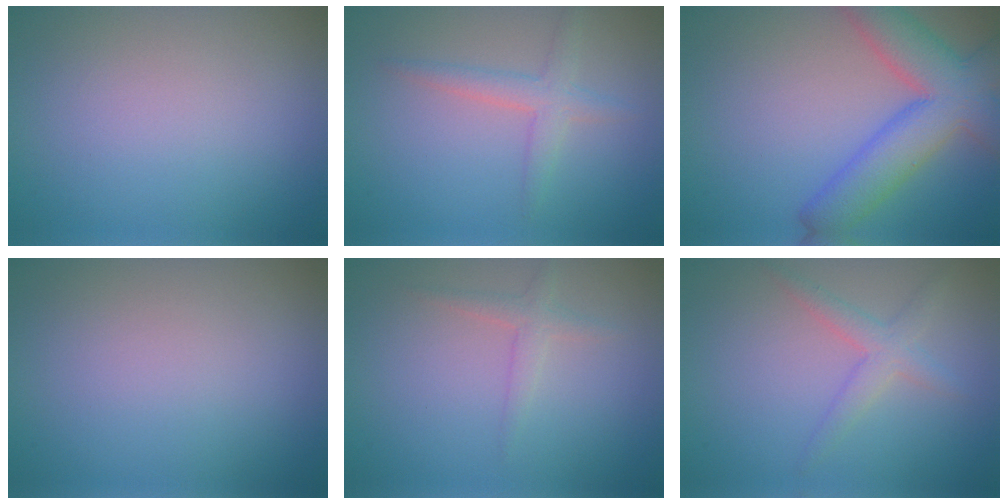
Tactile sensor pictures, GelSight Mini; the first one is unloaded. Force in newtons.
{"total": 2.4, "press": 2.4, "slide": 0.1}
{"total": 8.1, "press": 8.1, "slide": 0.5}
{"total": 0.0}
{"total": 1.6, "press": 1.6, "slide": 0.0}
{"total": 2.4, "press": 2.4, "slide": 0.1}